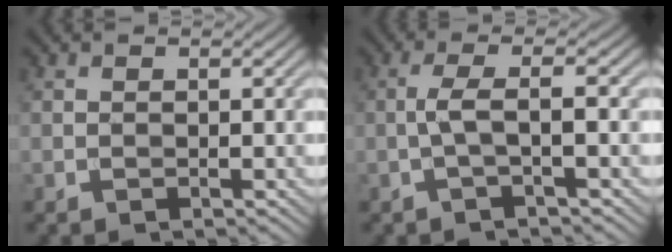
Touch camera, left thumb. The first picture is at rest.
{"total": 3.1, "force": [-0.6, 0.4, 3.0], "torque": [-0.058, 0.010, -0.024]}